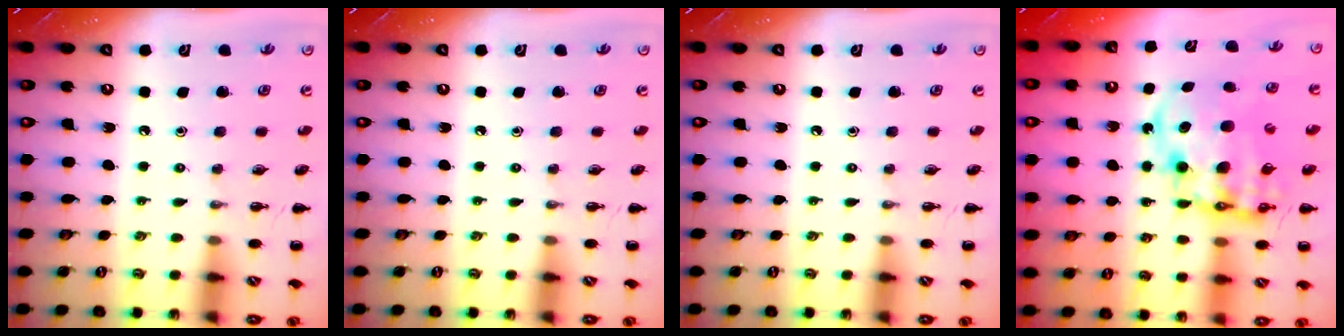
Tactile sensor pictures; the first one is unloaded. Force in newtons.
{"total": 0.0}
{"total": 0.0}
{"total": 13.8, "press": 13.4, "slide": 3.4}